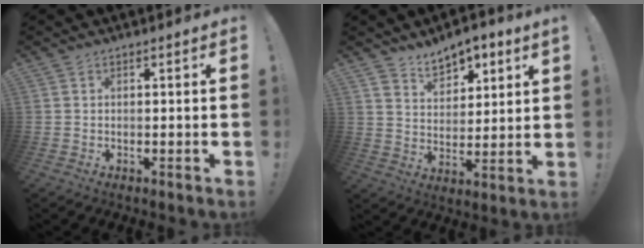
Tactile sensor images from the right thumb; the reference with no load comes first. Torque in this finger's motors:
{"motor_torque": [-0.67, 0.85, -0.03, 0.35, 0.02]}